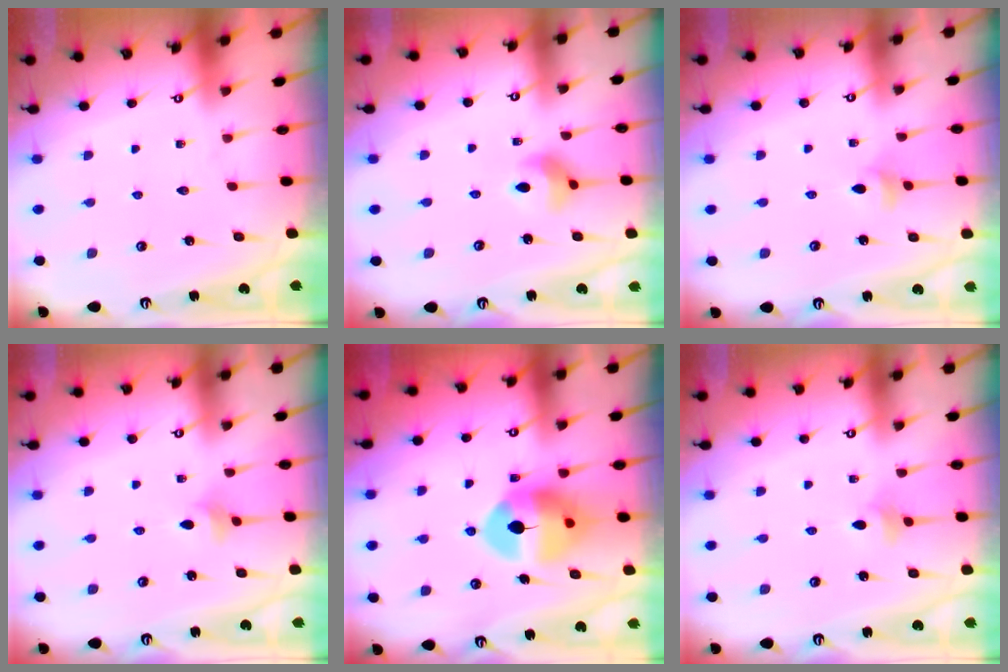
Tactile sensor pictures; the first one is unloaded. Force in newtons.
{"total": 5.5, "press": 5.5, "slide": 0.5}
{"total": 3.5, "press": 3.4, "slide": 0.9}
{"total": 2.8, "press": 2.8, "slide": 0.5}
{"total": 11.3, "press": 11.2, "slide": 1.7}
{"total": 3.1, "press": 3.1, "slide": 0.6}